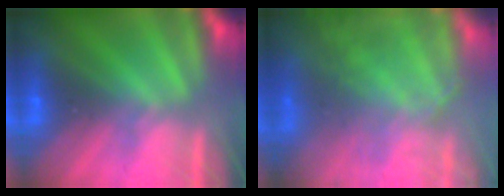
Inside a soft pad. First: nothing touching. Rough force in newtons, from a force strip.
{"total": 11.4}